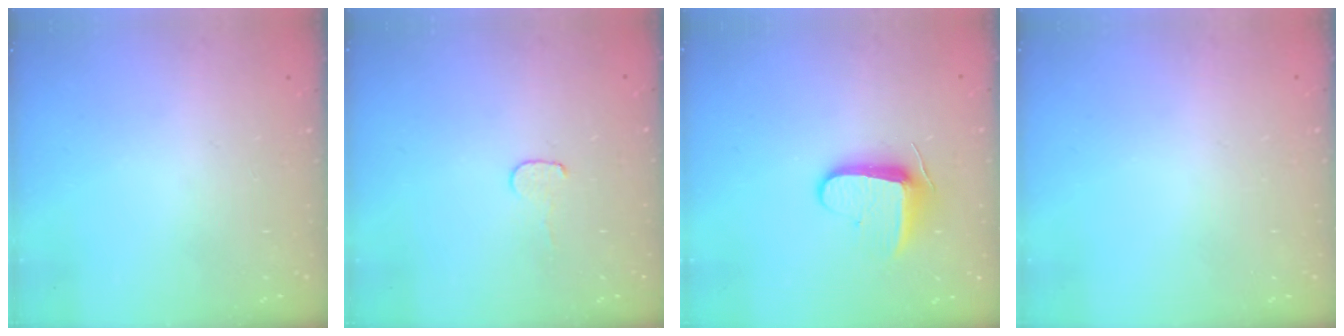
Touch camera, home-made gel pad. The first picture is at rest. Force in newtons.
{"total": 4.1, "press": 4.1, "slide": 0.4}
{"total": 9.3, "press": 9.3, "slide": 0.6}
{"total": 0.0}